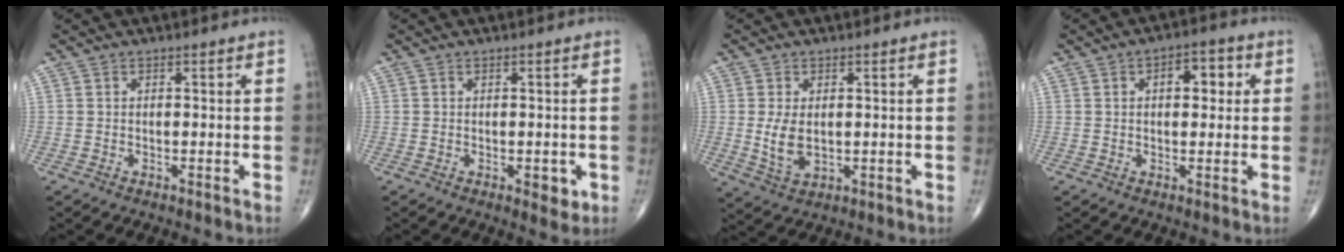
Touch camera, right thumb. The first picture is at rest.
{"total": 2.8, "force": [-0.8, 1.4, 2.4], "torque": [-0.016, -0.002, -0.007]}
{"total": 5.5, "force": [0.2, 3.3, 4.4], "torque": [-0.082, -0.012, 0.012]}
{"total": 6.0, "force": [1.5, 3.3, 4.8], "torque": [-0.044, 0.009, 0.015]}